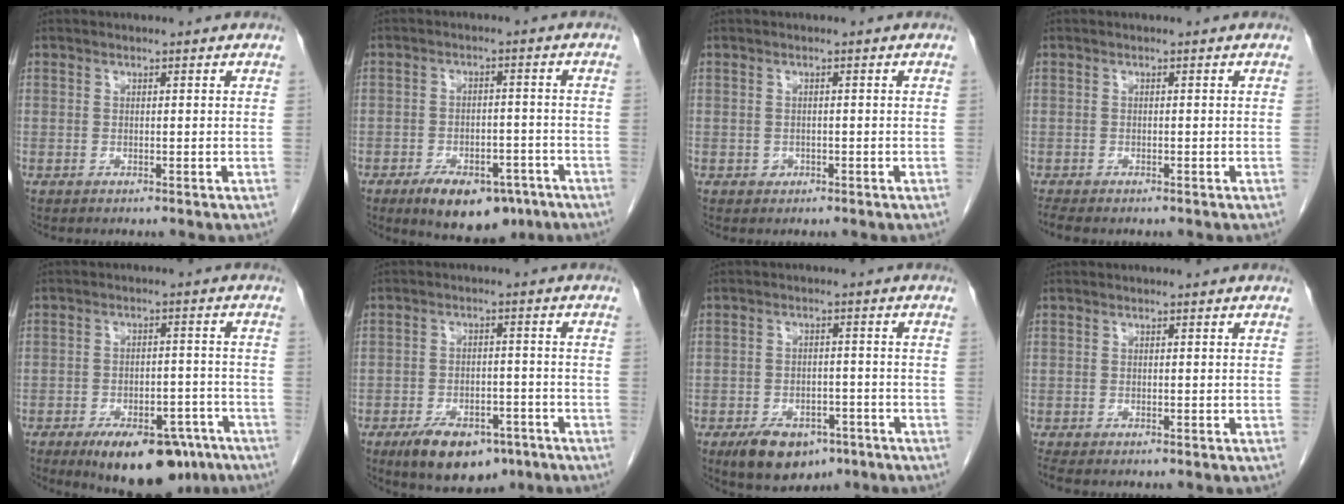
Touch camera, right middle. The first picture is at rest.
{"total": 11.0, "force": [-7.3, 5.3, 6.3], "torque": [-0.084, 0.002, -0.104]}
{"total": 0.9, "force": [-0.4, 0.8, 0.2], "torque": [-0.002, 0.003, -0.004]}
{"total": 2.2, "force": [-1.9, 0.5, 1.1], "torque": [-0.027, -0.010, -0.026]}
{"total": 14.4, "force": [-10.0, 6.1, 8.4], "torque": [-0.095, 0.008, -0.143]}
{"total": 10.4, "force": [-6.8, 5.1, 6.0], "torque": [-0.092, -0.004, -0.101]}
{"total": 8.8, "force": [-5.6, 4.8, 4.6], "torque": [-0.073, -0.001, -0.080]}
{"total": 1.7, "force": [-1.4, 0.4, 0.8], "torque": [-0.019, -0.008, -0.020]}